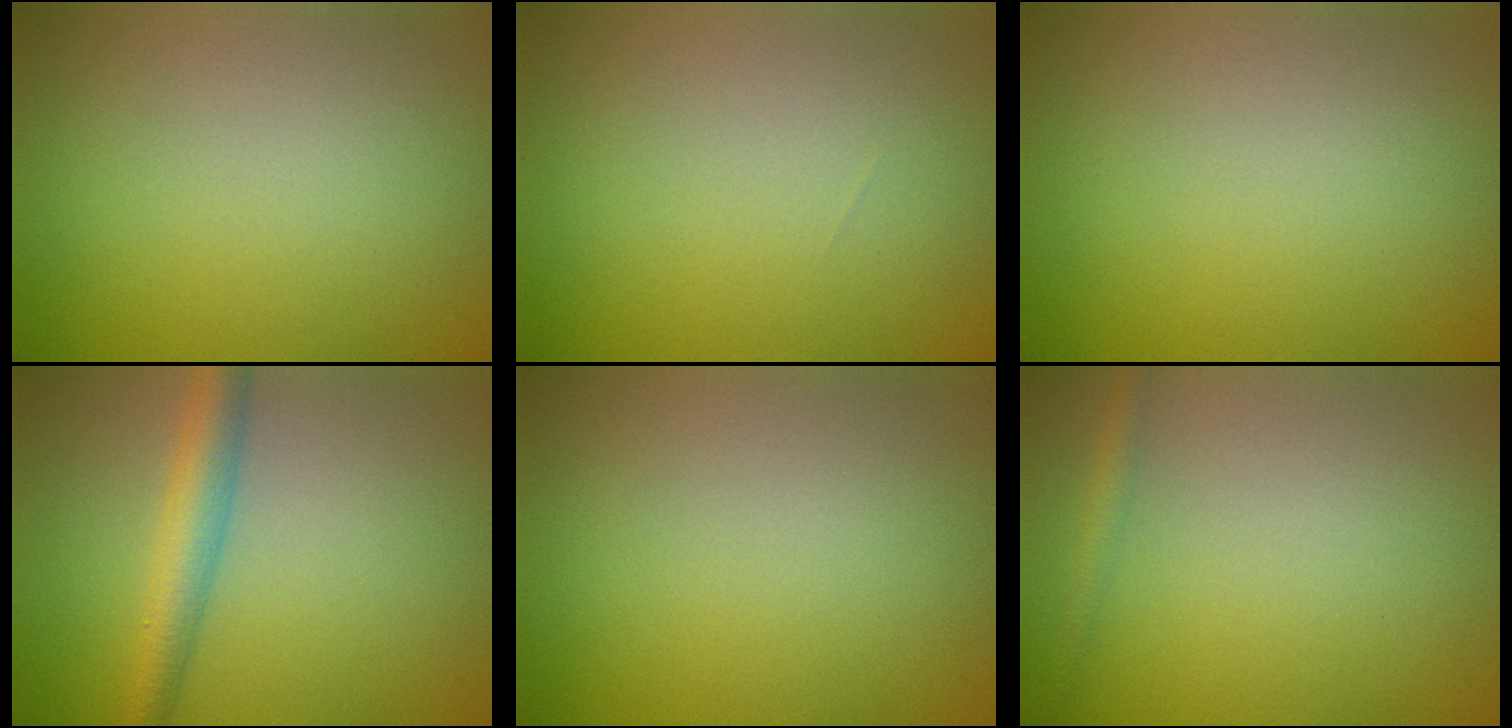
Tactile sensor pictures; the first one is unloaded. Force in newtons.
{"total": 0.0}
{"total": 0.0}
{"total": 4.0, "press": 4.0, "slide": 0.2}
{"total": 0.0}
{"total": 1.3, "press": 1.3, "slide": 0.0}